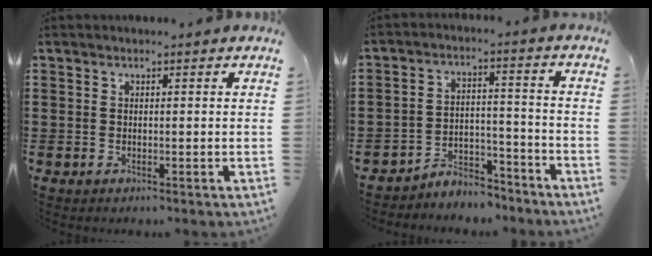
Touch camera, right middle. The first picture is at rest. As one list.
[{"total": 4.9, "force": [-4.8, 1.1, 0.3], "torque": [-0.007, 0.012, -0.099]}]